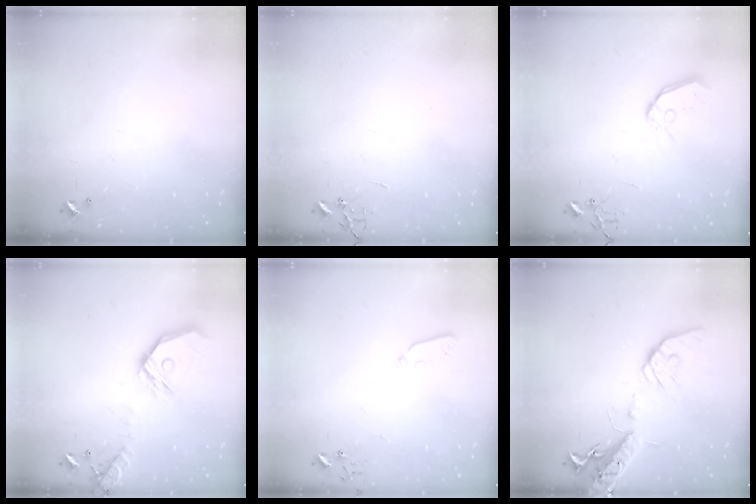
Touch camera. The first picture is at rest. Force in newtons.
{"total": 0.0}
{"total": 9.2, "press": 9.1, "slide": 0.9}
{"total": 17.0, "press": 16.8, "slide": 2.7}
{"total": 3.5, "press": 3.3, "slide": 1.0}
{"total": 17.5, "press": 17.1, "slide": 3.5}